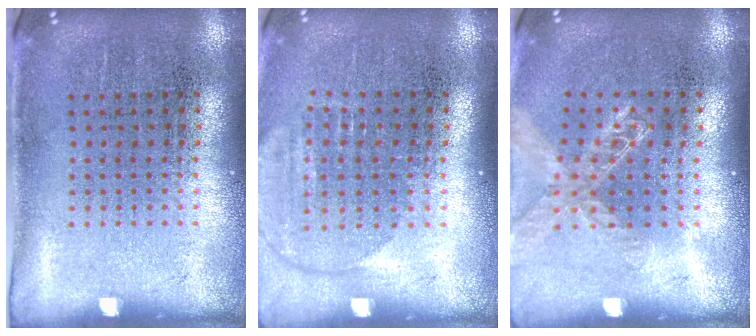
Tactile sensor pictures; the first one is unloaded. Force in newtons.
{"total": 1.5, "press": 1.3, "slide": 0.6}
{"total": 1.3, "press": 1.3, "slide": 0.2}